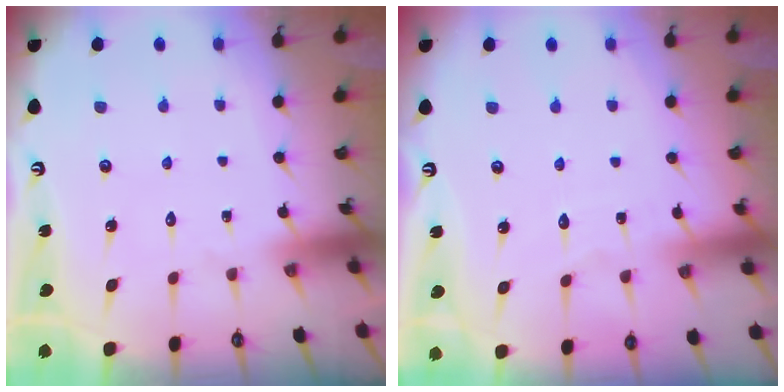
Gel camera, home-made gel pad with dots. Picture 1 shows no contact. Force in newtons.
{"total": 2.8, "press": 2.8, "slide": 0.3}